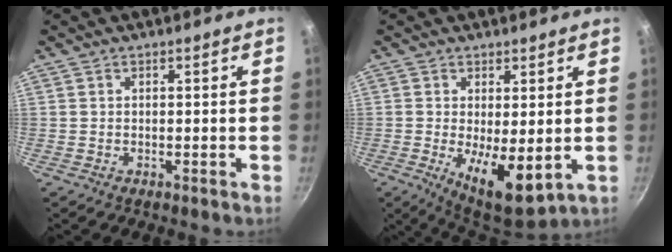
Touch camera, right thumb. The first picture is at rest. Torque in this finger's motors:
{"motor_torque": [-0.28, 0.86, 1.14, 0.03, 0.07]}